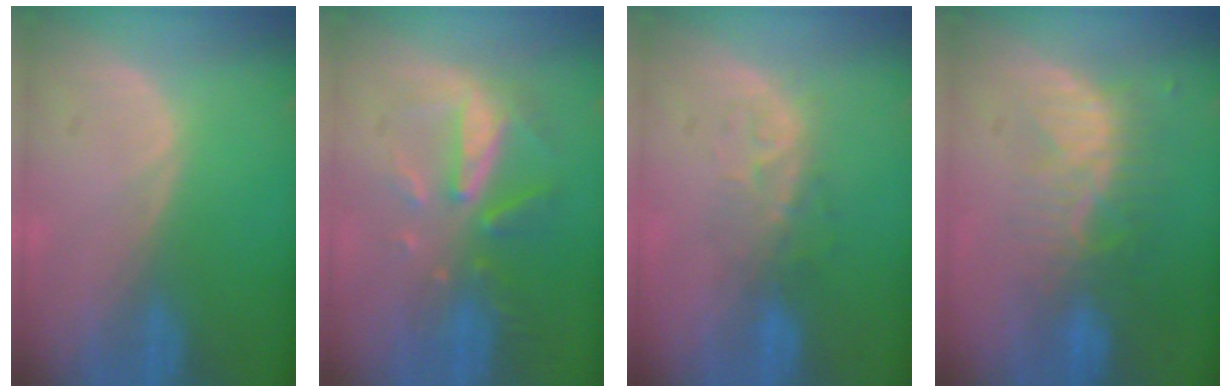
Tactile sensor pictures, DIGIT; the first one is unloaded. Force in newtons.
{"total": 8.0, "press": 7.2, "slide": 3.3}
{"total": 4.1, "press": 4.0, "slide": 1.2}
{"total": 8.1, "press": 7.4, "slide": 3.5}